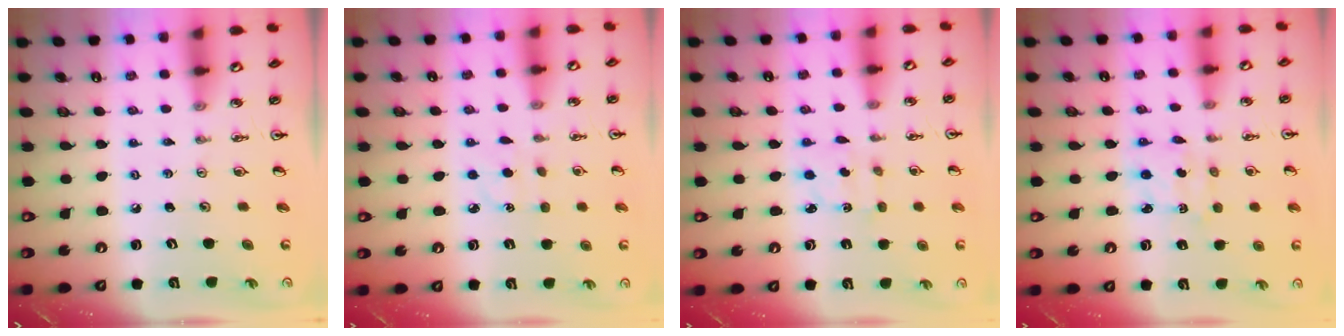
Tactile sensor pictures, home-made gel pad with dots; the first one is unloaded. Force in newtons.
{"total": 3.5, "press": 3.5, "slide": 0.4}
{"total": 2.2, "press": 2.1, "slide": 0.6}
{"total": 2.5, "press": 2.5, "slide": 0.3}